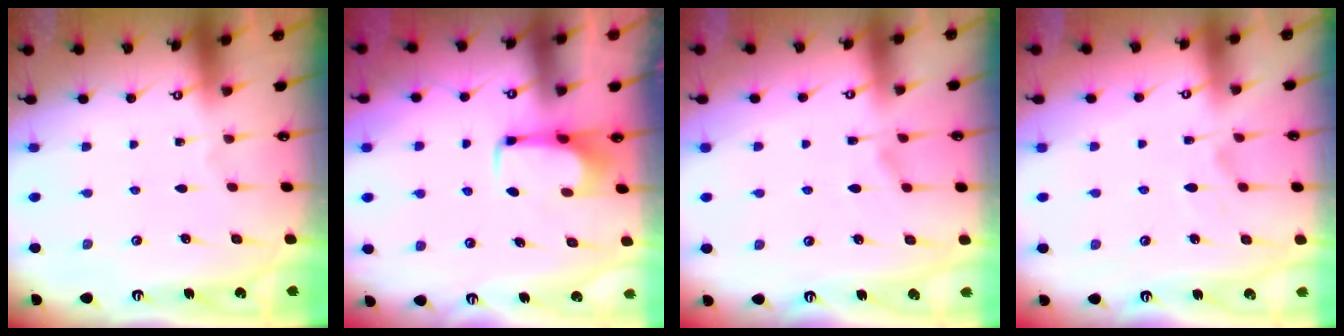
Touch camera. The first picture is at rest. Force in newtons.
{"total": 1.6, "press": 1.5, "slide": 0.4}
{"total": 1.2, "press": 0.1, "slide": 1.2}
{"total": 1.8, "press": 1.4, "slide": 1.2}